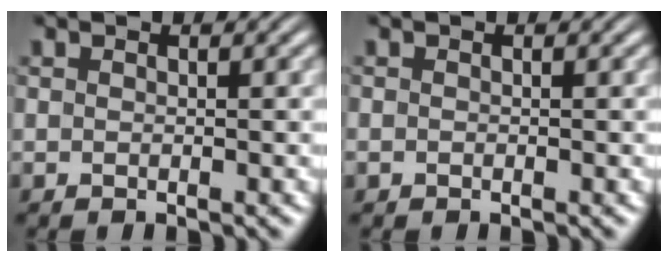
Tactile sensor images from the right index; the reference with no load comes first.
{"total": 0.5, "force": [-0.3, 0.5, 0.1], "torque": [-0.004, -0.007, -0.002]}